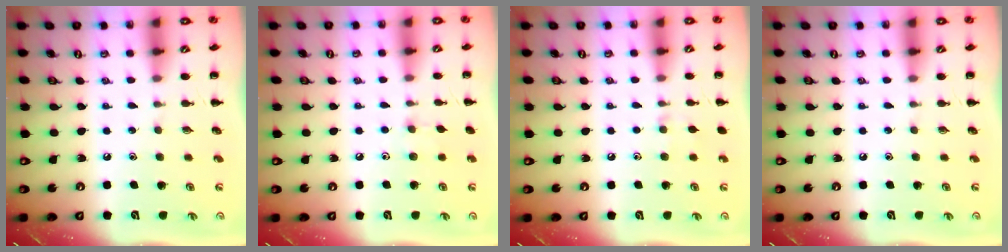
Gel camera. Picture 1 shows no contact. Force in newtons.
{"total": 4.4, "press": 4.1, "slide": 1.6}
{"total": 4.8, "press": 4.6, "slide": 1.6}
{"total": 0.0}